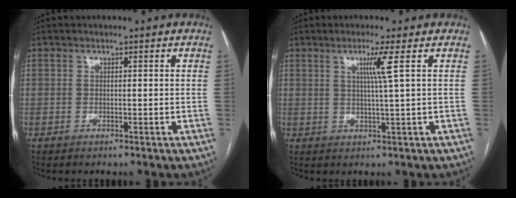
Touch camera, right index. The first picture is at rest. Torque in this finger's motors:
{"motor_torque": [0.22, -0.10, 0.30, 0.07]}